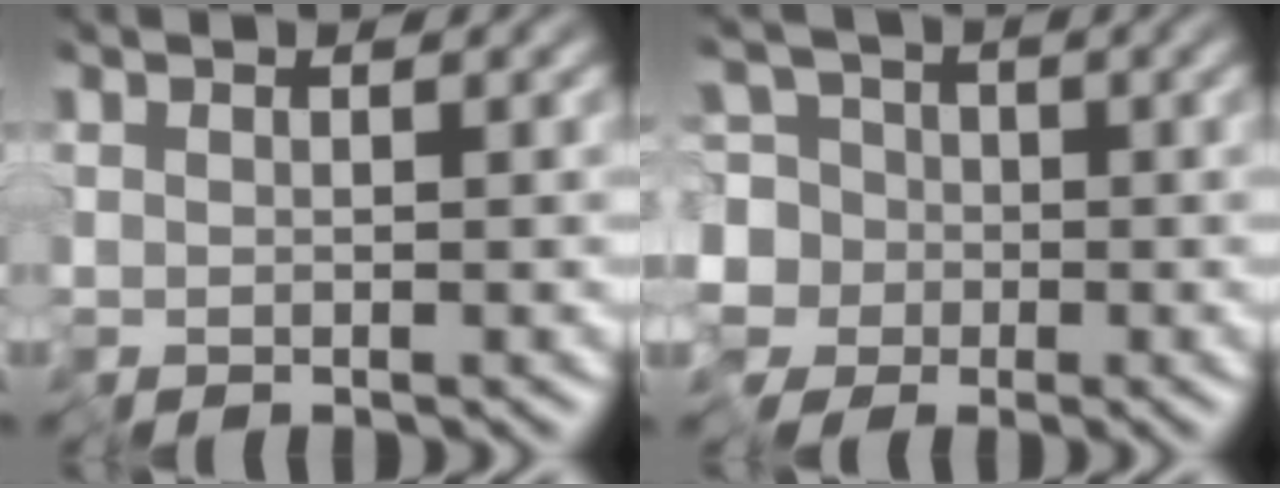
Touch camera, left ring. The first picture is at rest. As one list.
[{"total": 8.0, "force": [-0.4, 7.5, 2.9], "torque": [-0.046, 0.028, -0.066]}]